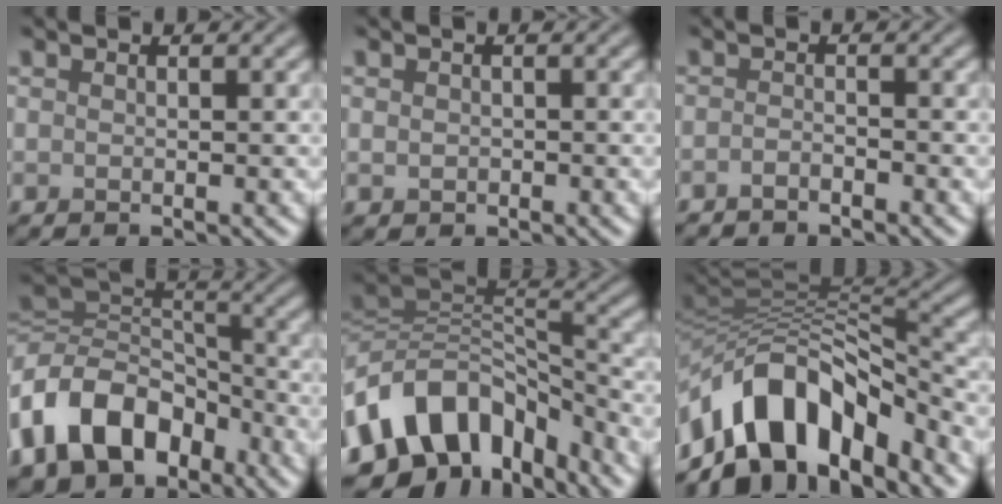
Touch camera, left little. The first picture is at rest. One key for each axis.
{"total": 0.8, "fx": -0.1, "fy": 0.8, "fz": 0.3, "tx": -0.001, "ty": -0.004, "tz": -0.005}
{"total": 1.2, "fx": -1.1, "fy": 0.2, "fz": 0.4, "tx": -0.008, "ty": 0.000, "tz": -0.024}
{"total": 11.4, "fx": -5.5, "fy": 7.8, "fz": 6.2, "tx": -0.122, "ty": 0.004, "tz": -0.113}
{"total": 11.1, "fx": -5.4, "fy": 7.4, "fz": 6.2, "tx": -0.112, "ty": 0.018, "tz": -0.102}
{"total": 10.7, "fx": -5.9, "fy": 5.5, "fz": 7.1, "tx": -0.108, "ty": 0.012, "tz": -0.105}